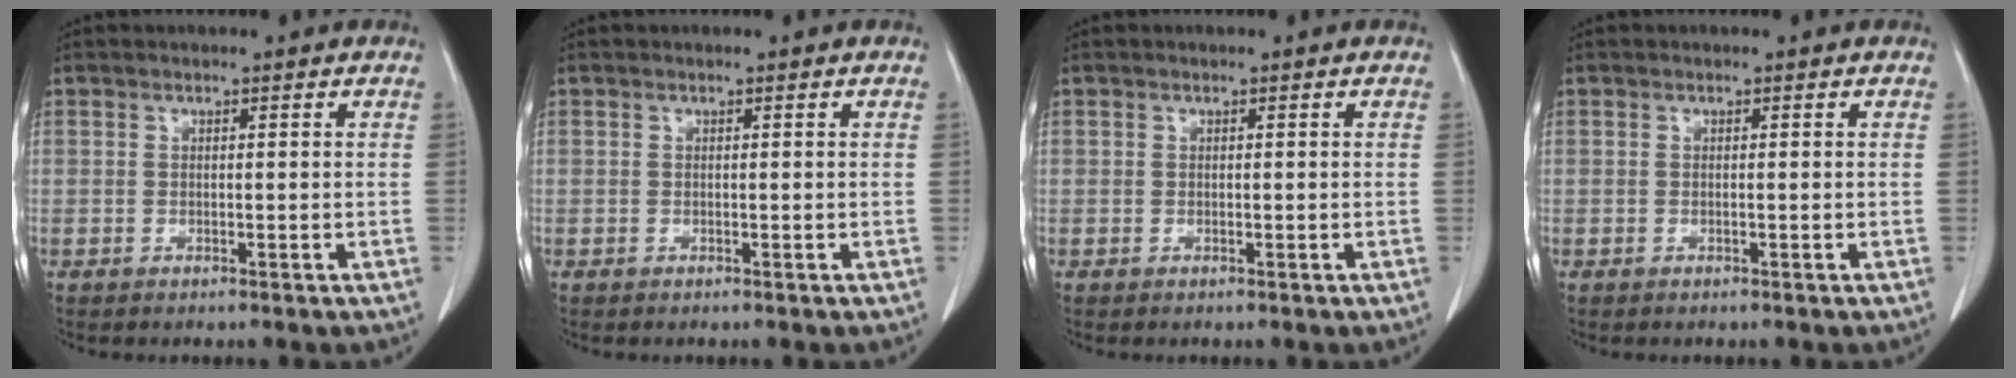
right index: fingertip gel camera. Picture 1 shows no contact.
{"total": 0.0}
{"total": 0.0}
{"total": 0.0}